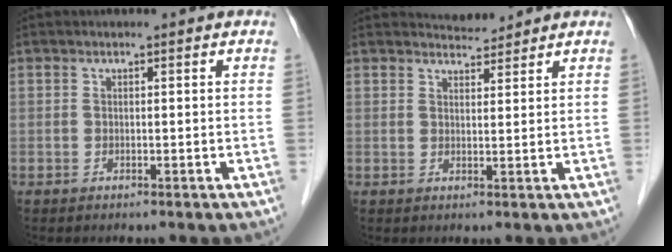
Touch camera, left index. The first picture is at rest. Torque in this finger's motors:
{"motor_torque": [0.31, -0.31, 0.02, 0.00]}